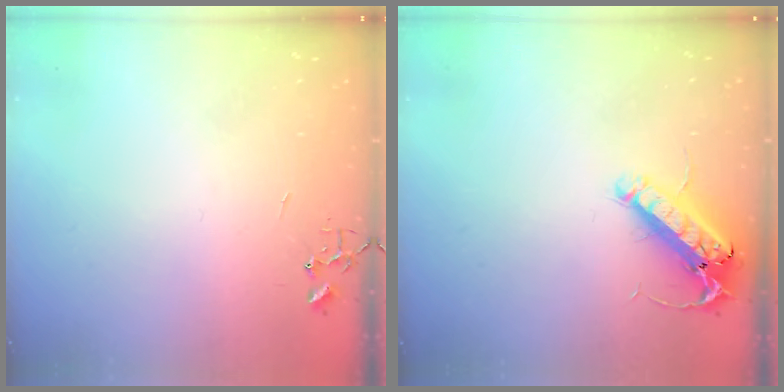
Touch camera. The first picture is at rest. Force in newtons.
{"total": 14.7, "press": 14.4, "slide": 2.7}